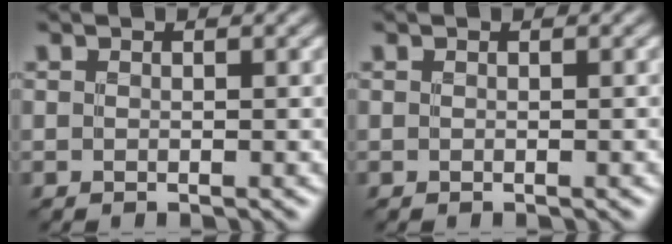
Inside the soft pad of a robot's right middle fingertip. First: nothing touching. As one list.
[{"total": 0.0}]